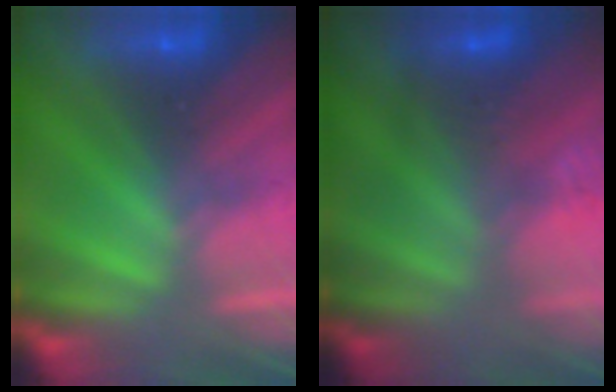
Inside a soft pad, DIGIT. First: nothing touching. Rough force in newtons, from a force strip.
{"total": 2.8}